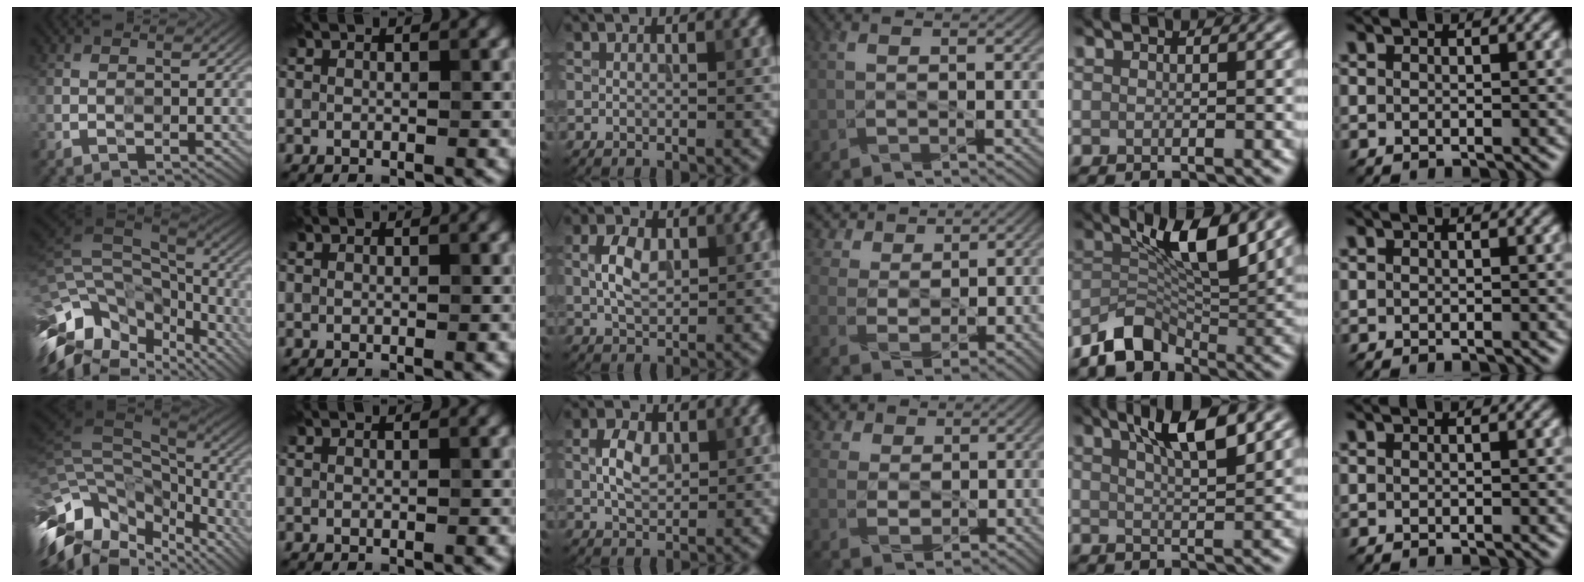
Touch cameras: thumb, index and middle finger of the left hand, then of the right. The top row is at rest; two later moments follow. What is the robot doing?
{"motion": "wipe", "object": "glasses"}